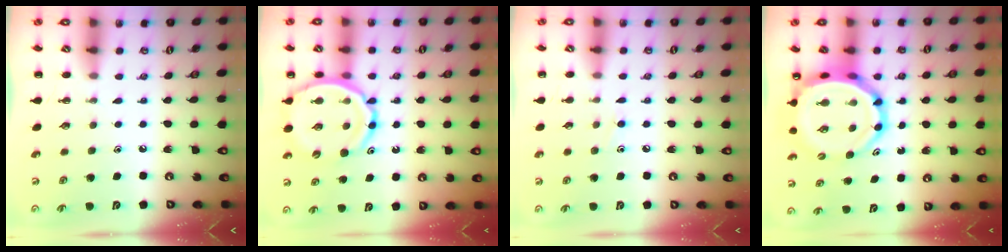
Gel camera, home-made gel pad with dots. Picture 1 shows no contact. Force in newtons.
{"total": 14.4, "press": 14.0, "slide": 3.5}
{"total": 7.1, "press": 6.7, "slide": 2.4}
{"total": 11.2, "press": 10.7, "slide": 3.4}